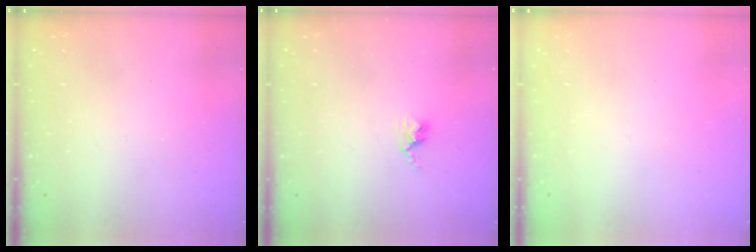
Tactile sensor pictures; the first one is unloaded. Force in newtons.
{"total": 2.4, "press": 2.4, "slide": 0.3}
{"total": 0.0}